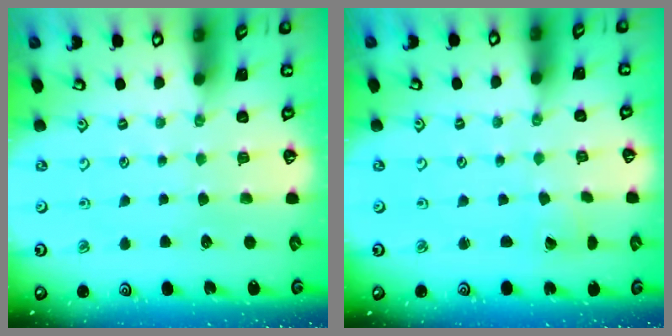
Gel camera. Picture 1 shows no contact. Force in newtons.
{"total": 2.1, "press": 2.1, "slide": 0.1}